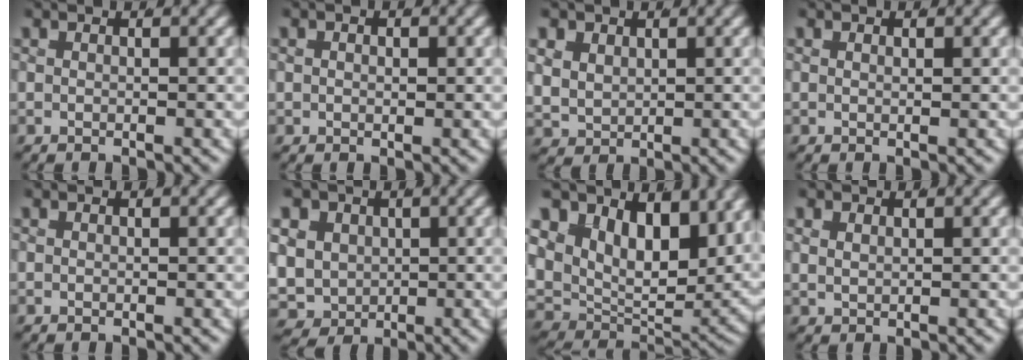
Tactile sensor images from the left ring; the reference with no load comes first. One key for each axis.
{"total": 0.9, "fx": -0.1, "fy": 0.8, "fz": 0.5, "tx": -0.014, "ty": -0.007, "tz": 0.001}
{"total": 4.9, "fx": -0.1, "fy": 4.5, "fz": 1.7, "tx": -0.079, "ty": -0.029, "tz": 0.007}
{"total": 0.0}
{"total": 0.0}
{"total": 10.6, "fx": -2.7, "fy": 9.8, "fz": 3.2, "tx": -0.119, "ty": -0.066, "tz": -0.038}
{"total": 13.3, "fx": 2.2, "fy": 9.8, "fz": 8.7, "tx": -0.161, "ty": -0.024, "tz": 0.027}
{"total": 1.6, "fx": 0.5, "fy": 1.4, "fz": 0.6, "tx": -0.027, "ty": -0.007, "tz": 0.012}